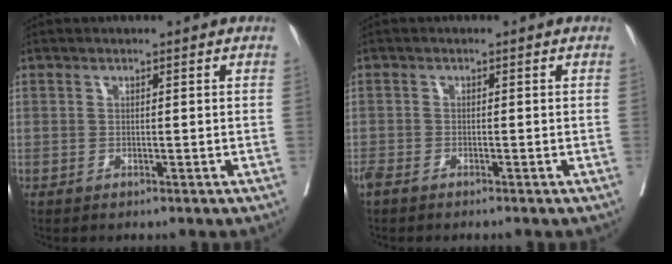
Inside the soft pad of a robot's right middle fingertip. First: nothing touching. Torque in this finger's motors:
{"motor_torque": [0.26, -0.25, 0.18, 0.08]}